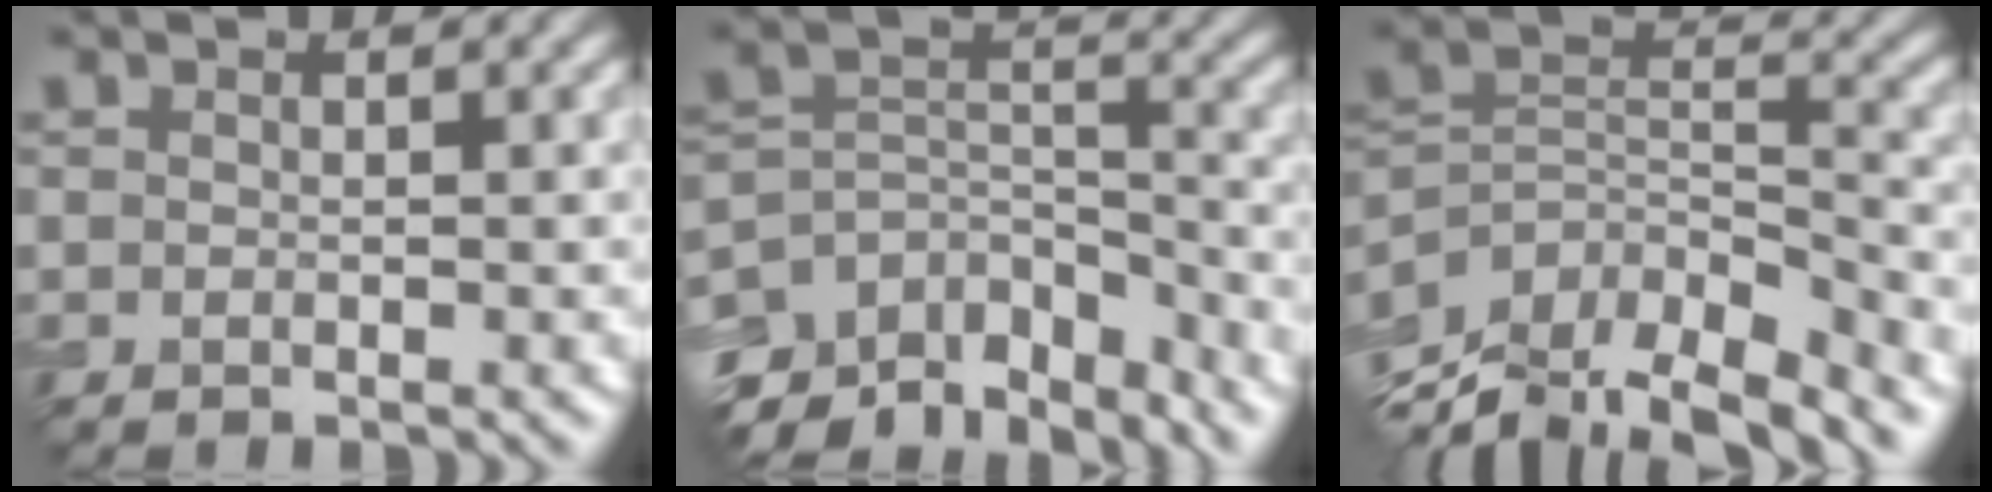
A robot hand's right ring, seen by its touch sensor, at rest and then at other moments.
{"total": 8.1, "force": [-5.6, 4.3, 4.1], "torque": [-0.079, 0.009, -0.089]}
{"total": 10.8, "force": [-7.3, 4.9, 6.2], "torque": [-0.136, 0.018, -0.117]}